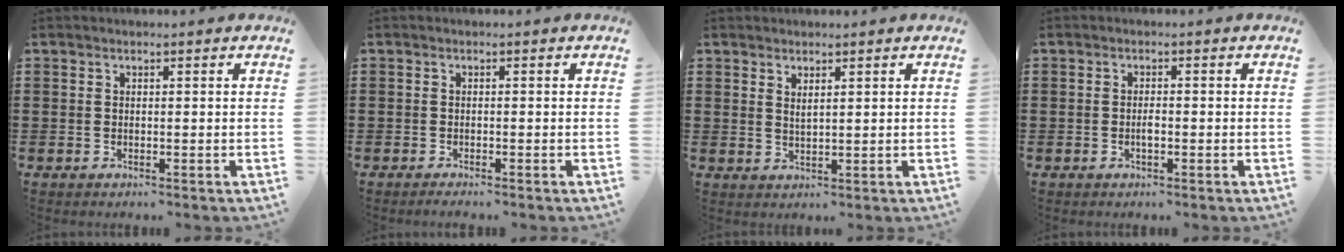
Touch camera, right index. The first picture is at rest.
{"total": 0.8, "force": [-0.8, -0.1, 0.1], "torque": [-0.003, -0.004, -0.016]}
{"total": 1.6, "force": [1.3, 0.4, 0.8], "torque": [-0.016, 0.002, 0.024]}
{"total": 1.4, "force": [-0.4, 0.4, 1.3], "torque": [-0.025, 0.000, -0.007]}